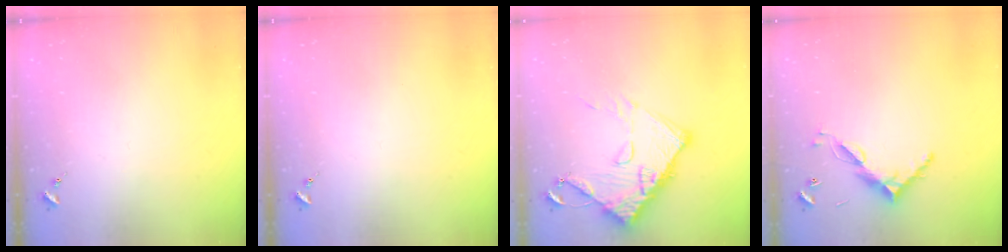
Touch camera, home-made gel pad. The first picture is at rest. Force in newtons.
{"total": 0.0}
{"total": 14.5, "press": 14.5, "slide": 1.4}
{"total": 8.7, "press": 8.7, "slide": 0.5}